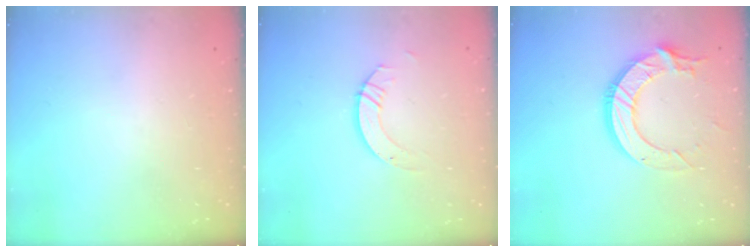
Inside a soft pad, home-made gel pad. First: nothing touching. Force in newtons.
{"total": 4.4, "press": 4.4, "slide": 0.0}
{"total": 13.5, "press": 13.4, "slide": 1.6}